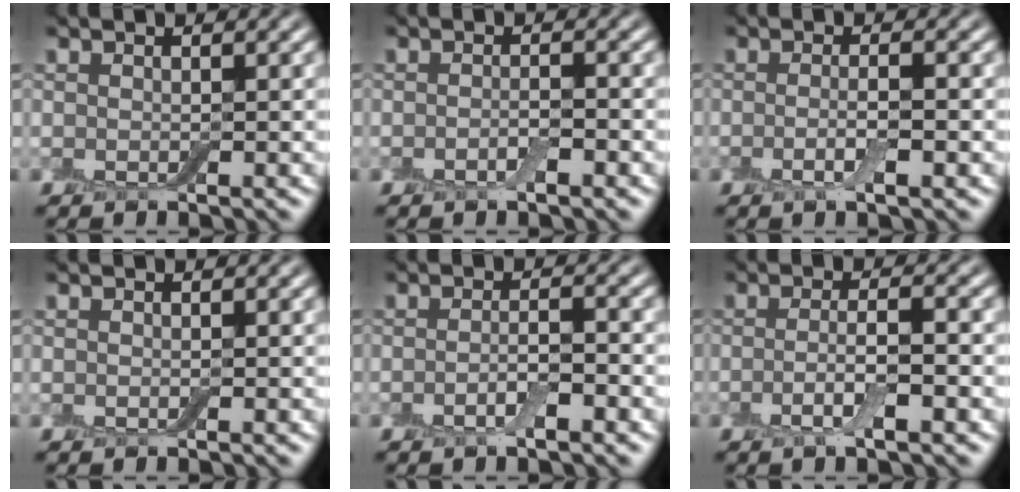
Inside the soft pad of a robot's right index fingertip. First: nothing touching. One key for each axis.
{"total": 1.3, "fx": -0.6, "fy": 0.3, "fz": 1.1, "tx": -0.021, "ty": -0.001, "tz": -0.013}
{"total": 2.4, "fx": -0.6, "fy": 0.4, "fz": 2.2, "tx": -0.043, "ty": -0.003, "tz": -0.015}
{"total": 0.0}
{"total": 2.1, "fx": -1.0, "fy": 0.4, "fz": 1.9, "tx": -0.034, "ty": 0.002, "tz": -0.020}
{"total": 3.3, "fx": -1.1, "fy": 0.6, "fz": 3.0, "tx": -0.056, "ty": 0.003, "tz": -0.025}